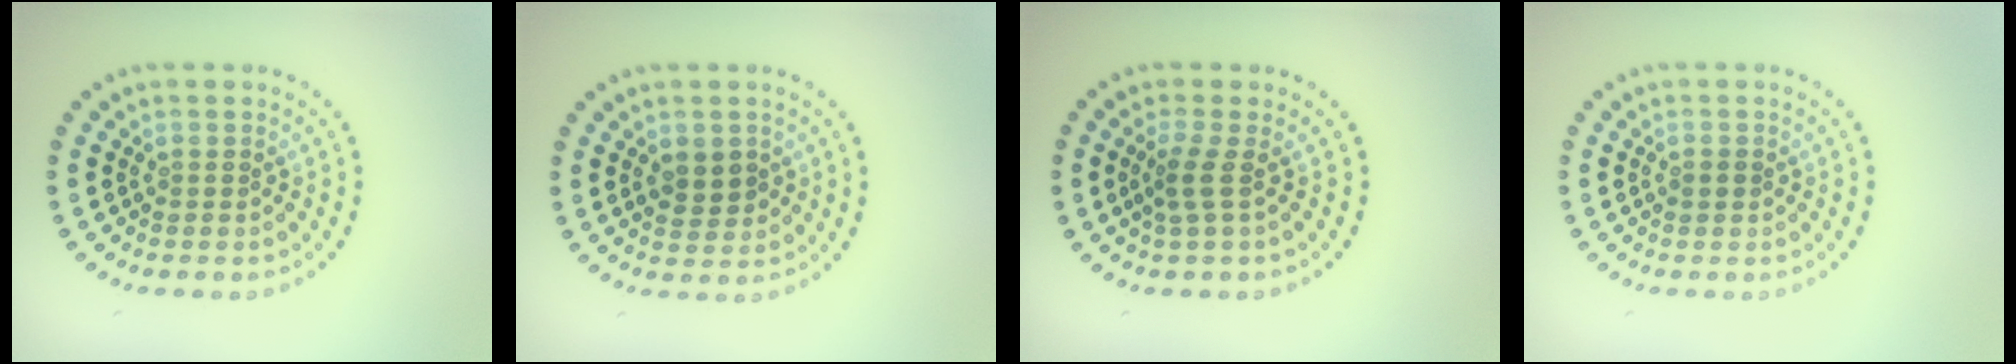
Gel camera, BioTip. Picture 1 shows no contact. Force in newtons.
{"total": 2.3, "press": 2.3, "slide": 0.4}
{"total": 2.0, "press": 1.4, "slide": 1.4}
{"total": 1.1, "press": 1.1, "slide": 0.2}